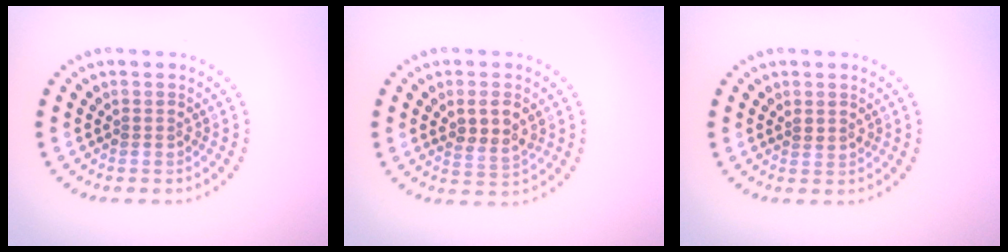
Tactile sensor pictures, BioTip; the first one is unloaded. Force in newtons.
{"total": 3.2, "press": 3.0, "slide": 1.1}
{"total": 0.7, "press": 0.3, "slide": 0.6}